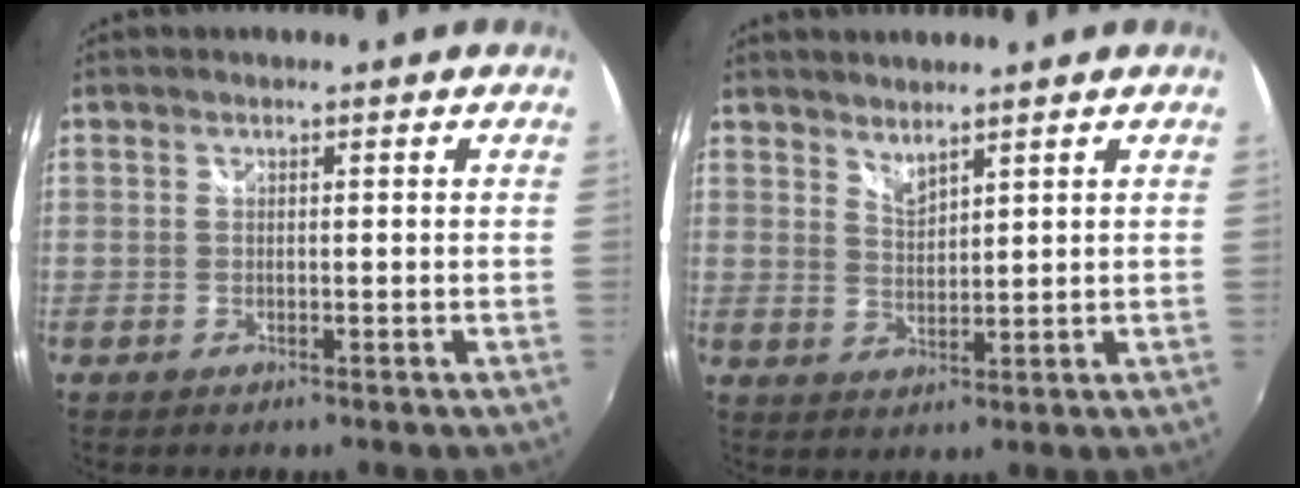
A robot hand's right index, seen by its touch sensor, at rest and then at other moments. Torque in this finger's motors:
{"motor_torque": [-0.07, 0.18, 0.03, 0.00]}